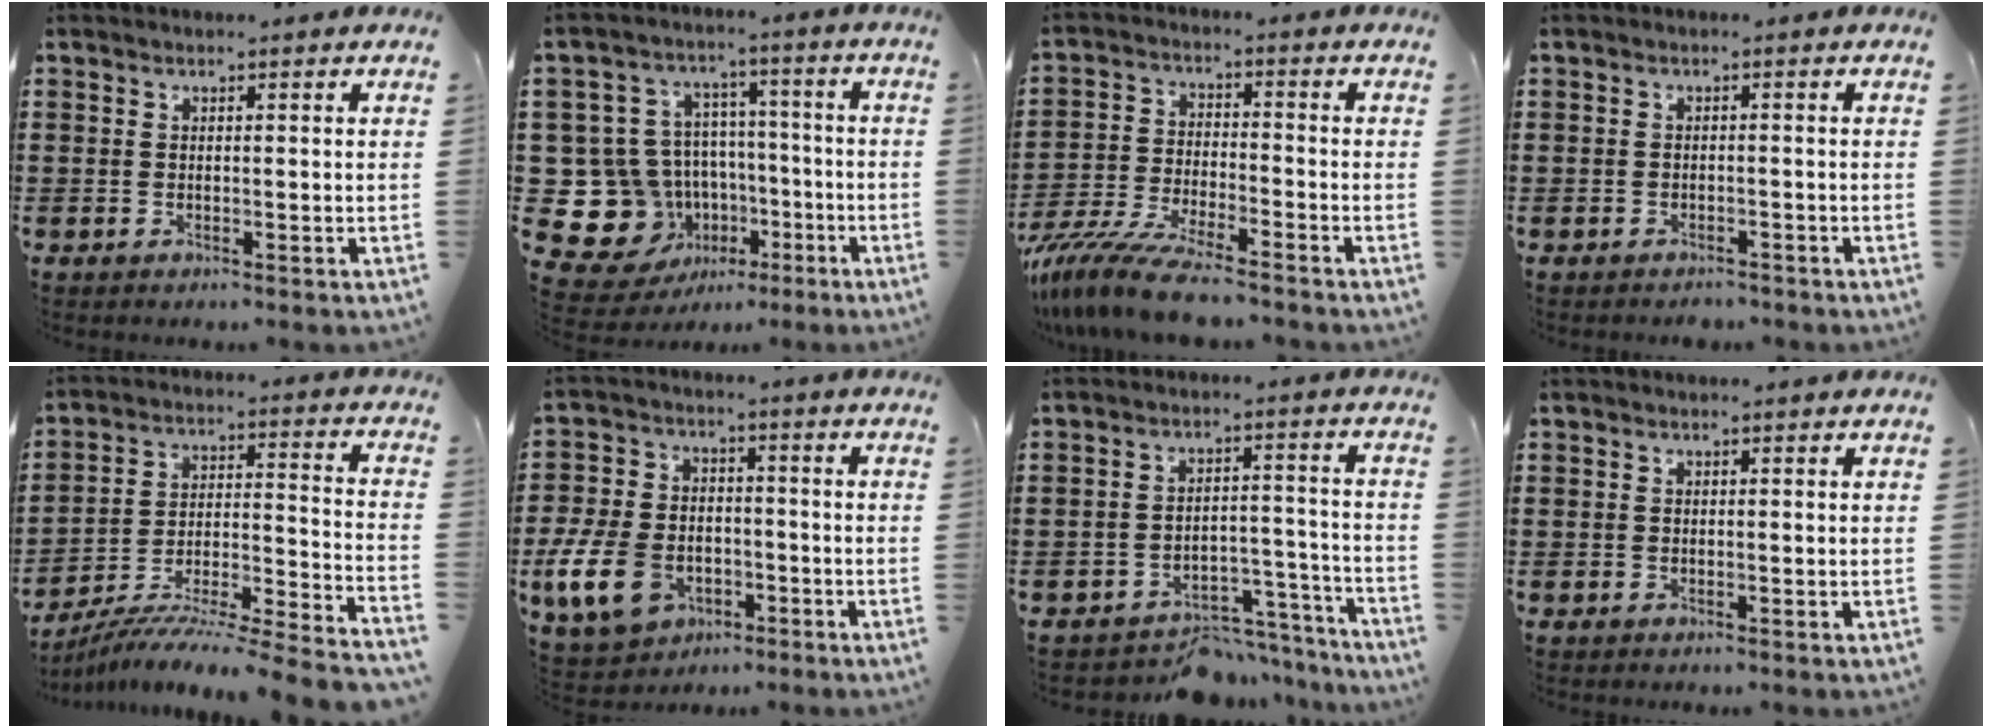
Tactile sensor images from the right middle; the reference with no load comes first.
{"total": 13.8, "force": [-5.1, 12.0, 4.5], "torque": [-0.131, 0.004, -0.073]}
{"total": 9.0, "force": [-8.0, 0.5, 4.1], "torque": [-0.094, -0.003, -0.157]}
{"total": 1.2, "force": [-1.2, 0.3, -0.1], "torque": [-0.002, 0.000, -0.027]}
{"total": 7.6, "force": [-7.2, -1.0, 2.4], "torque": [-0.030, -0.012, -0.147]}
{"total": 10.6, "force": [-4.8, 7.0, 6.5], "torque": [-0.162, 0.009, -0.089]}
{"total": 6.4, "force": [-6.0, 1.7, 1.3], "torque": [-0.015, 0.022, -0.114]}
{"total": 0.0}